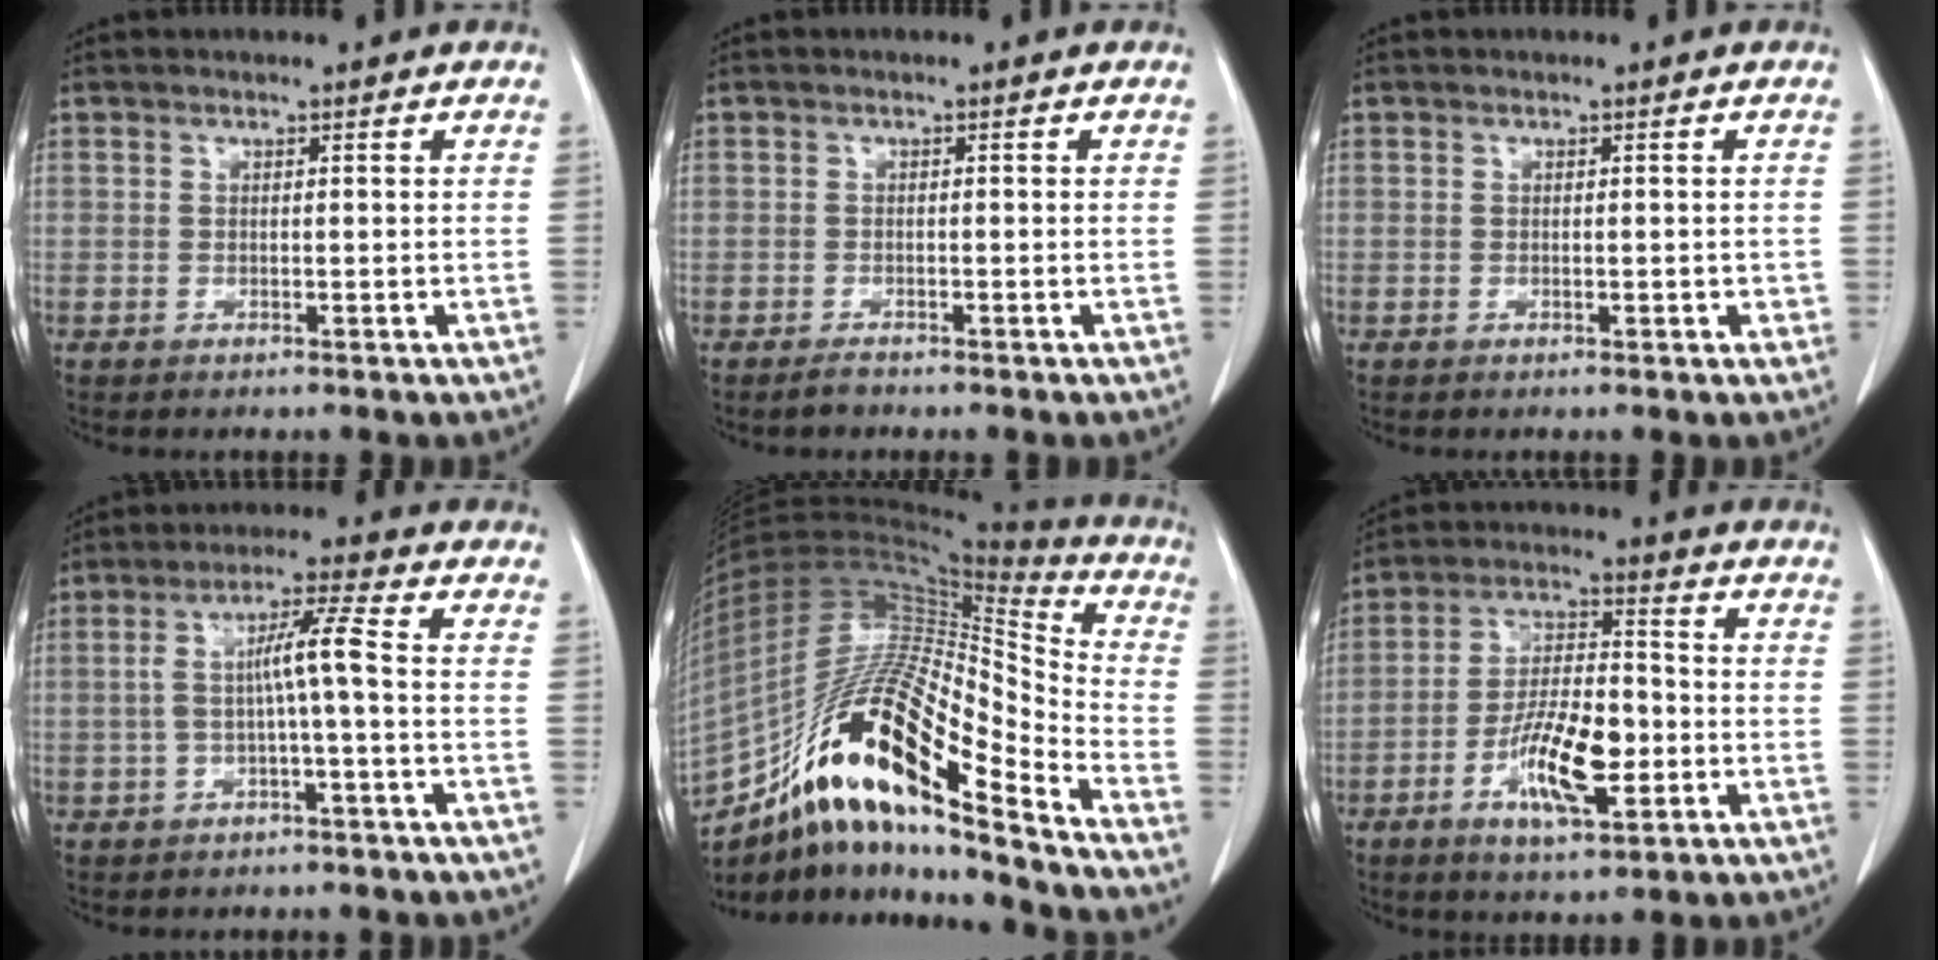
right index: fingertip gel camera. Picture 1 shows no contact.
{"total": 1.1, "force": [-1.0, 0.4, 0.3], "torque": [-0.007, -0.001, -0.017]}
{"total": 0.9, "force": [-0.1, 0.5, 0.8], "torque": [-0.012, 0.003, 0.001]}
{"total": 6.0, "force": [-0.5, -0.2, 6.0], "torque": [-0.111, 0.024, -0.007]}
{"total": 23.5, "force": [-14.6, 4.0, 17.9], "torque": [-0.339, -0.009, -0.259]}
{"total": 10.5, "force": [-3.1, 4.0, 9.2], "torque": [-0.169, 0.003, -0.051]}